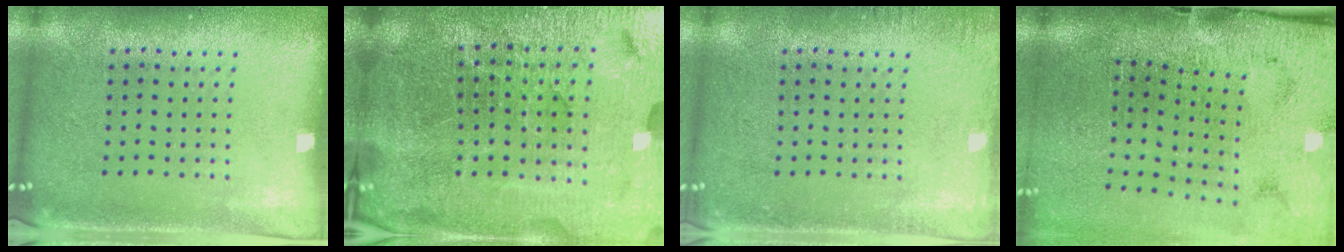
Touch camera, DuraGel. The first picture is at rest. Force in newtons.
{"total": 5.9, "press": 5.4, "slide": 2.4}
{"total": 1.3, "press": 1.2, "slide": 0.2}
{"total": 4.7, "press": 3.6, "slide": 2.9}